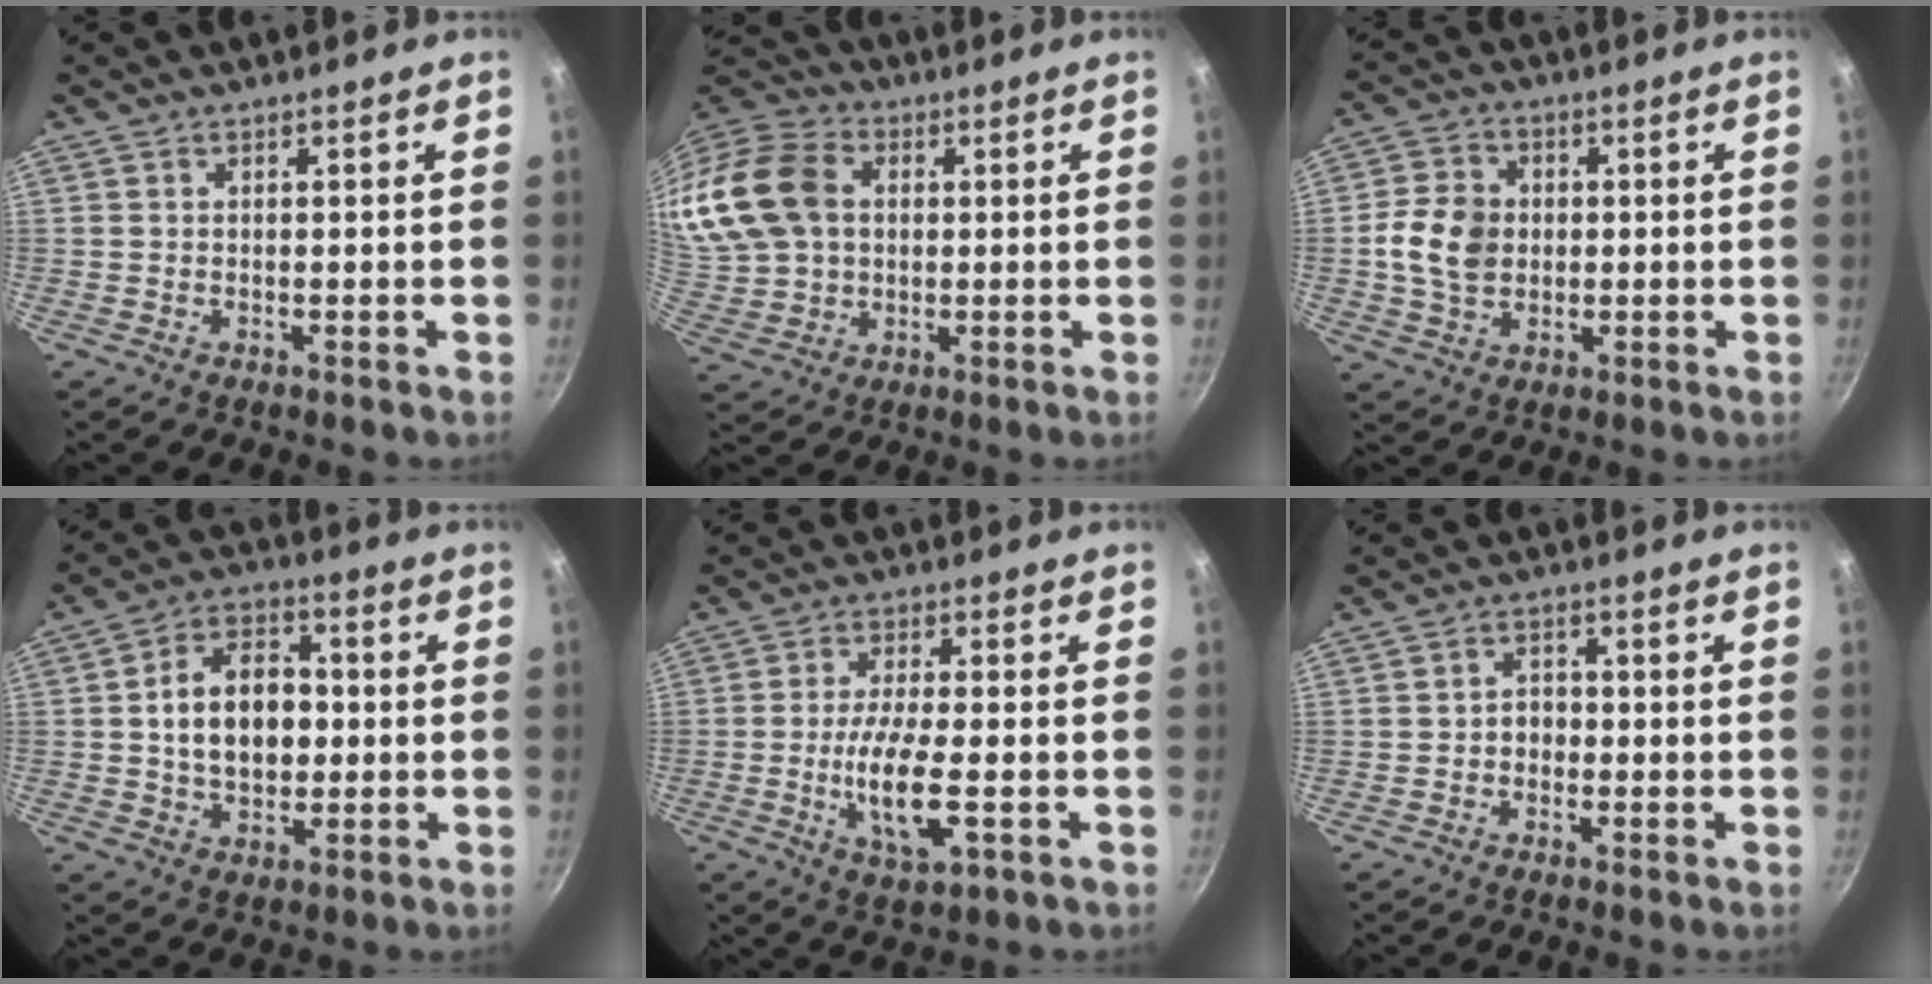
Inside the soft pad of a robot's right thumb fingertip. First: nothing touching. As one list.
[{"total": 22.2, "force": [3.9, 17.3, 13.4], "torque": [-0.297, 0.030, 0.071]}, {"total": 9.5, "force": [0.1, 7.6, 5.8], "torque": [-0.088, 0.006, -0.006]}, {"total": 12.6, "force": [0.2, 8.7, 9.2], "torque": [-0.118, 0.020, -0.004]}, {"total": 10.2, "force": [-2.4, 3.1, 9.4], "torque": [-0.182, 0.000, -0.045]}, {"total": 2.8, "force": [-0.8, 2.2, 1.5], "torque": [-0.005, 0.014, -0.015]}]